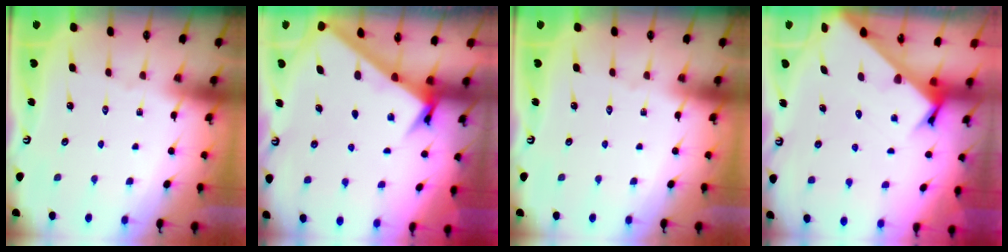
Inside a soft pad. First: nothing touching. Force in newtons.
{"total": 3.8, "press": 3.8, "slide": 0.4}
{"total": 0.0}
{"total": 3.5, "press": 3.5, "slide": 0.2}